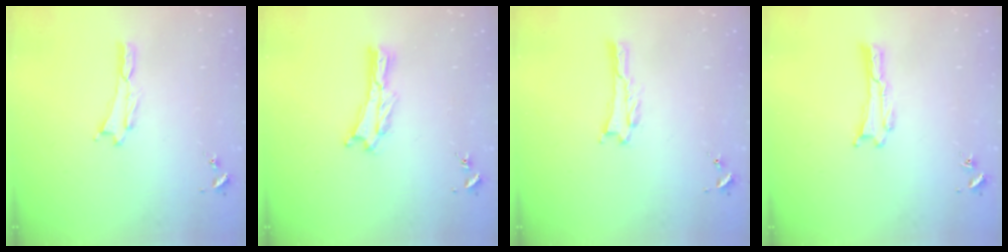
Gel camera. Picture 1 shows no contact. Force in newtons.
{"total": 0.9, "press": 0.9, "slide": 0.2}
{"total": 1.0, "press": 1.0, "slide": 0.1}
{"total": 0.0}